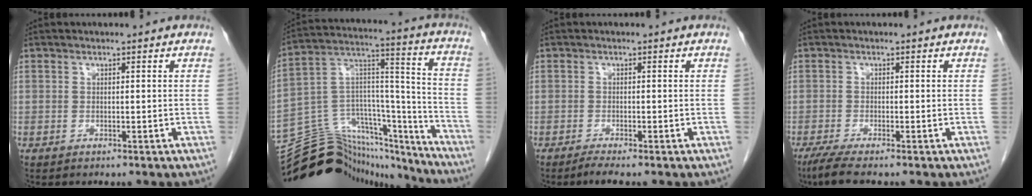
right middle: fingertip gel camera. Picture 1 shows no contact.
{"total": 24.2, "force": [-22.4, 6.9, 6.1], "torque": [-0.125, 0.049, -0.352]}
{"total": 1.7, "force": [-1.3, -0.4, 1.0], "torque": [-0.025, -0.007, -0.027]}
{"total": 3.6, "force": [-2.7, 0.0, 2.4], "torque": [-0.051, -0.011, -0.054]}